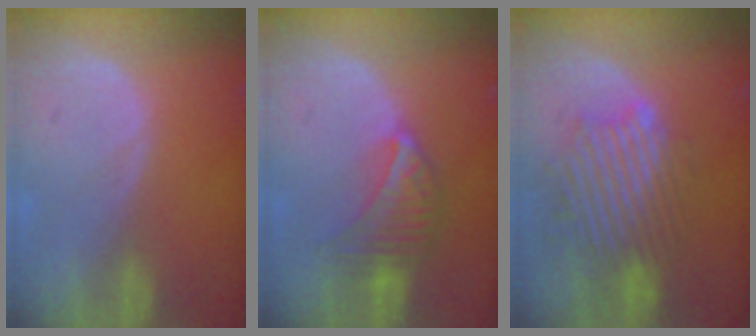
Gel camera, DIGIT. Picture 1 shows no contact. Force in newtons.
{"total": 7.1, "press": 6.3, "slide": 3.1}
{"total": 10.1, "press": 9.7, "slide": 2.6}